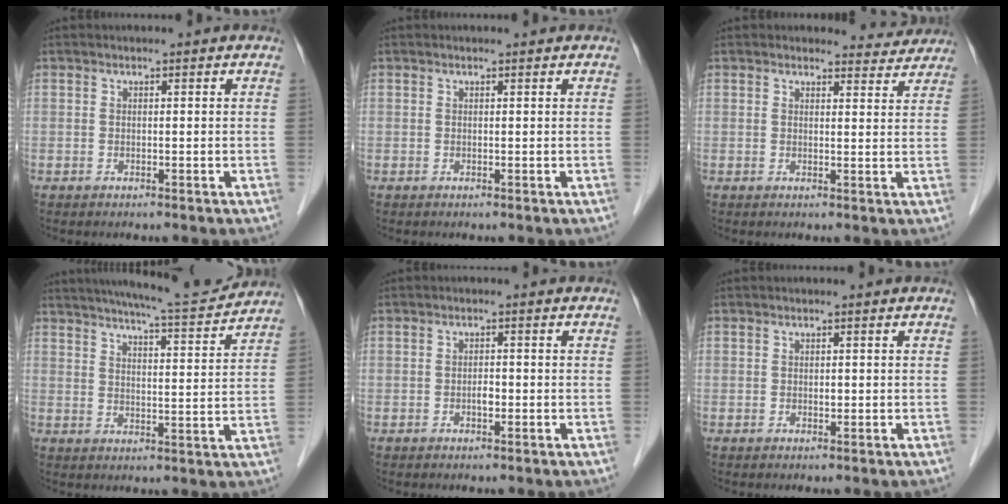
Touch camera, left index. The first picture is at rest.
{"total": 0.7, "force": [0.7, 0.1, 0.2], "torque": [-0.009, 0.004, 0.009]}
{"total": 4.3, "force": [4.1, 1.1, -0.5], "torque": [0.011, -0.011, 0.034]}
{"total": 14.1, "force": [13.0, 0.5, 5.3], "torque": [-0.085, -0.005, 0.176]}
{"total": 1.3, "force": [-0.5, 0.6, 1.0], "torque": [-0.018, 0.002, -0.008]}
{"total": 0.6, "force": [0.0, 0.4, 0.4], "torque": [-0.006, 0.001, -0.002]}